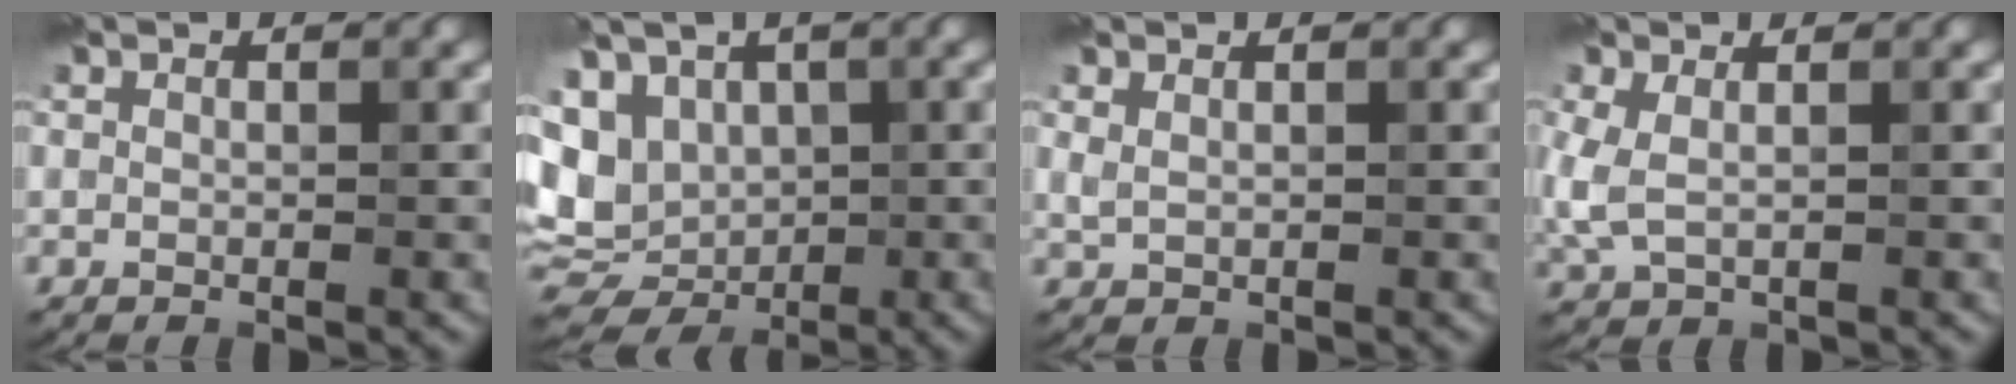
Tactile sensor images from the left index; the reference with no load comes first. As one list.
[{"total": 9.5, "force": [0.7, 7.4, 5.9], "torque": [-0.112, -0.002, 0.025]}, {"total": 0.8, "force": [0.4, 0.3, 0.5], "torque": [-0.018, -0.003, 0.014]}, {"total": 2.6, "force": [0.0, 1.4, 2.2], "torque": [-0.070, -0.004, 0.003]}]